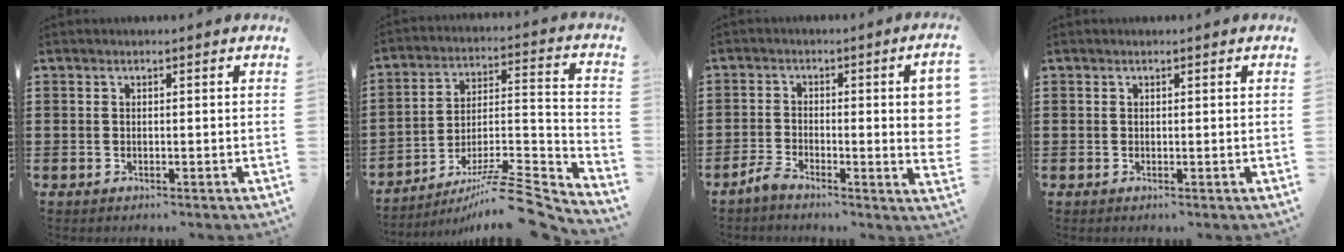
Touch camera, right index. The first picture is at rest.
{"total": 9.4, "force": [-7.6, 1.0, 5.5], "torque": [-0.077, 0.017, -0.150]}
{"total": 7.0, "force": [-1.3, 1.3, 6.7], "torque": [-0.114, -0.009, -0.024]}
{"total": 0.0}